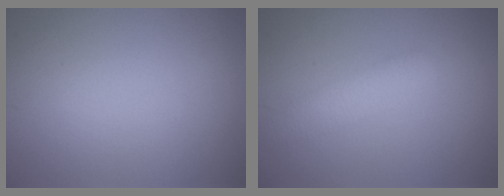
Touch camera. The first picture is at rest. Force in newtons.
{"total": 2.5, "press": 2.5, "slide": 0.1}